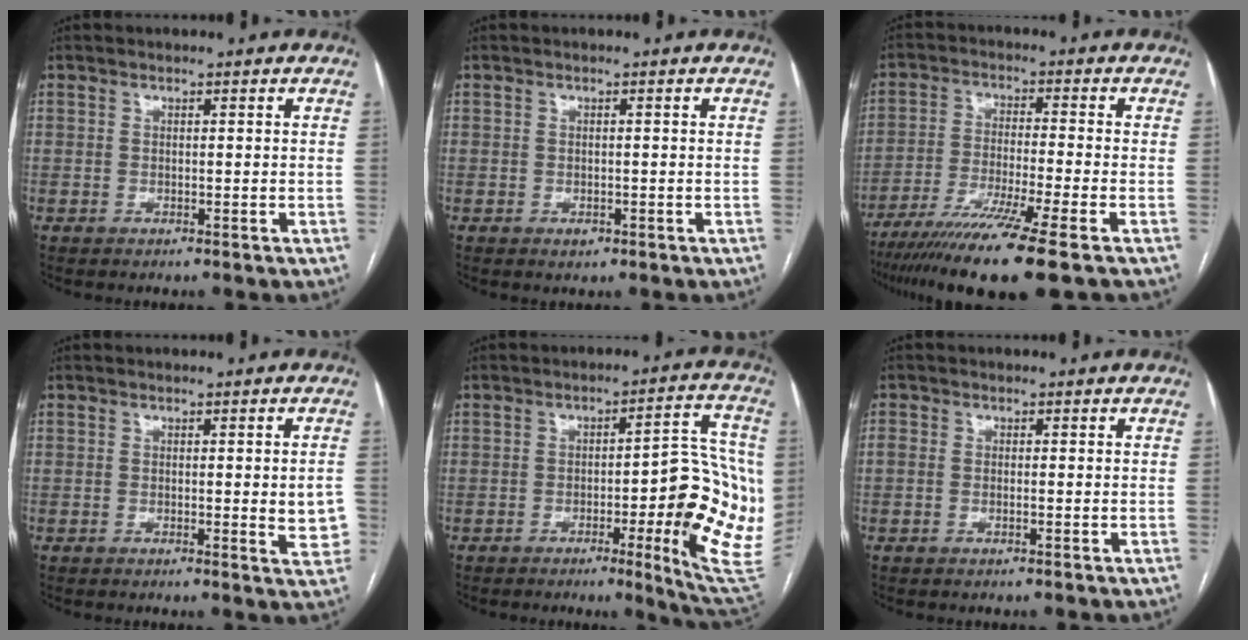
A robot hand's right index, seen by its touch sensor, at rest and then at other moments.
{"total": 1.2, "force": [-0.6, 0.8, 0.6], "torque": [-0.007, 0.001, -0.003]}
{"total": 13.5, "force": [-9.5, -1.4, 9.6], "torque": [-0.176, -0.042, -0.159]}
{"total": 4.4, "force": [-0.4, 1.0, 4.3], "torque": [-0.044, -0.004, -0.004]}
{"total": 15.0, "force": [-2.7, 2.5, 14.5], "torque": [-0.153, 0.012, -0.026]}
{"total": 1.4, "force": [-0.4, 0.7, 1.2], "torque": [-0.028, 0.008, -0.002]}